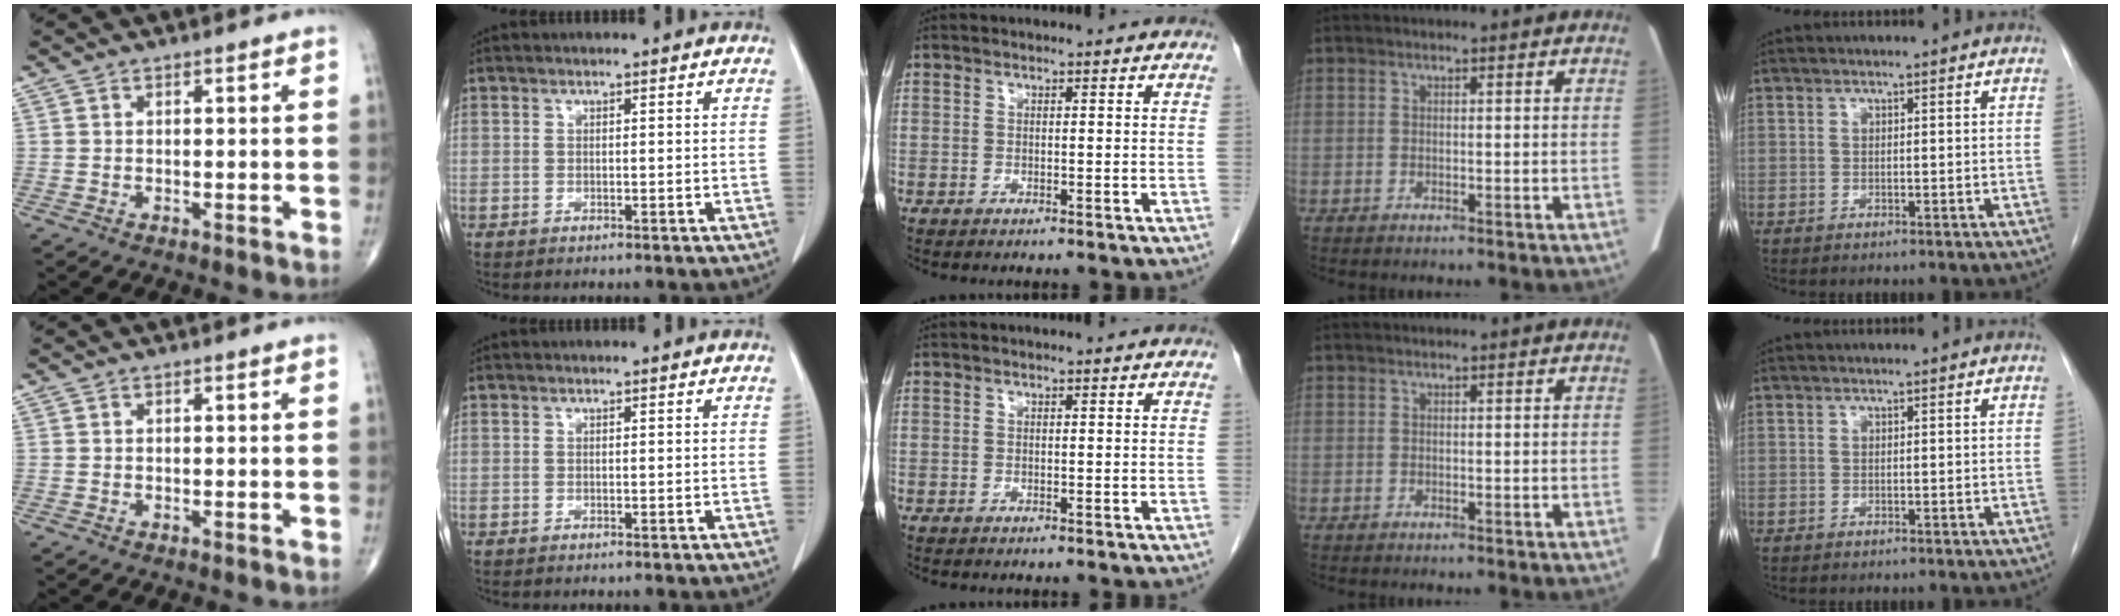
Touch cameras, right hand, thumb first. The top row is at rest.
{}